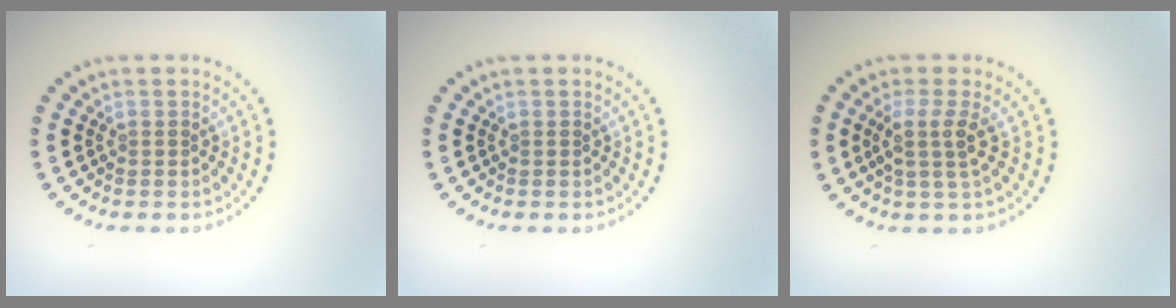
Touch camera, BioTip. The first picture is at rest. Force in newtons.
{"total": 0.0}
{"total": 2.4, "press": 1.8, "slide": 1.5}